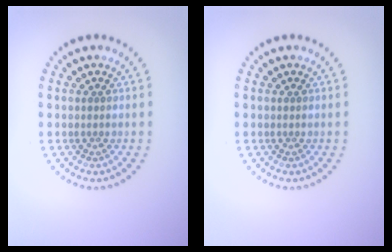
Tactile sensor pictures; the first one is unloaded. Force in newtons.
{"total": 0.0}